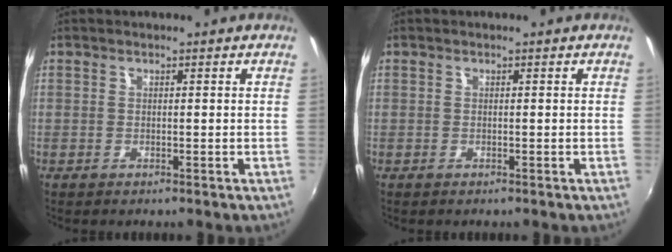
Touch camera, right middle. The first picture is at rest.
{"total": 0.0}